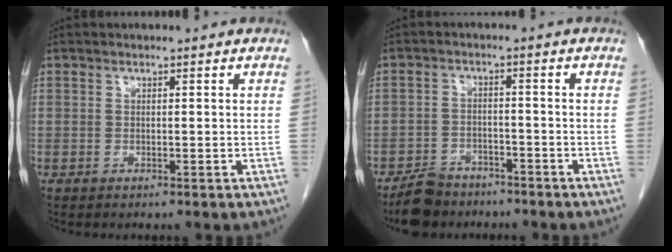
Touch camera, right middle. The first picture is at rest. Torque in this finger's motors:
{"motor_torque": [1.09, -1.05, 0.16, 0.04]}